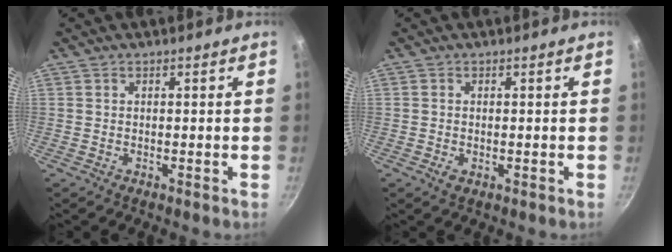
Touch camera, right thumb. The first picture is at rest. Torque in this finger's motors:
{"motor_torque": [-0.14, 0.17, -0.15, 0.01, -0.06]}